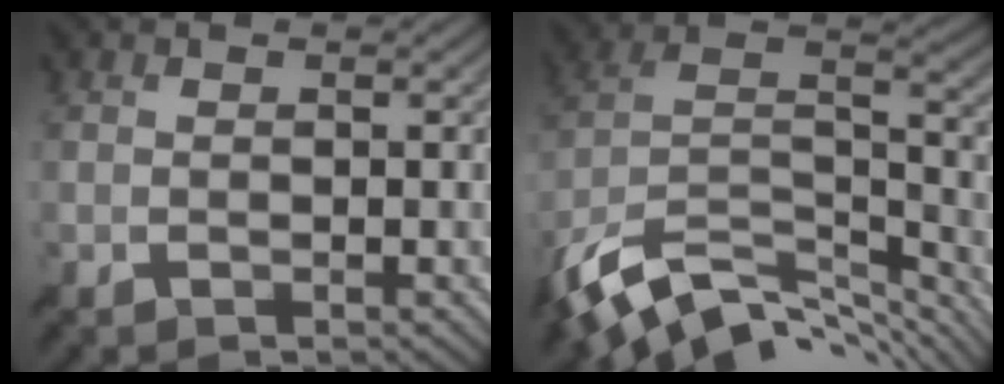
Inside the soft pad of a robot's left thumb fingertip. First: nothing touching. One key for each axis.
{"total": 14.9, "fx": -9.8, "fy": 6.9, "fz": 8.9, "tx": -0.231, "ty": -0.021, "tz": -0.162}